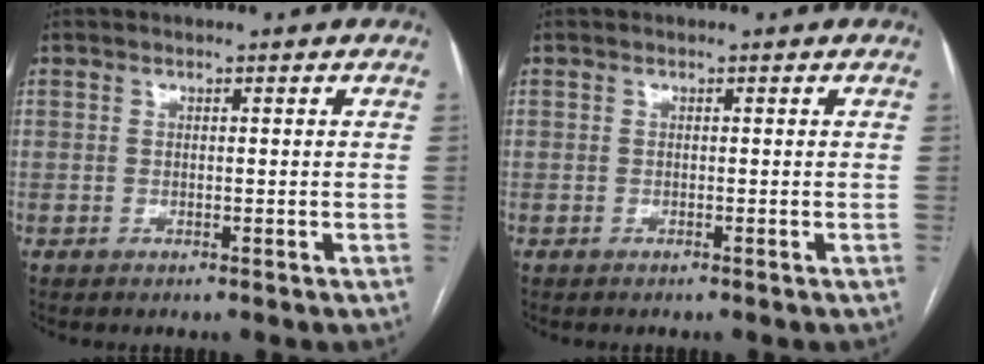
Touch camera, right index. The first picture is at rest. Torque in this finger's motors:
{"motor_torque": [0.00, -0.04, -0.03, 0.00]}